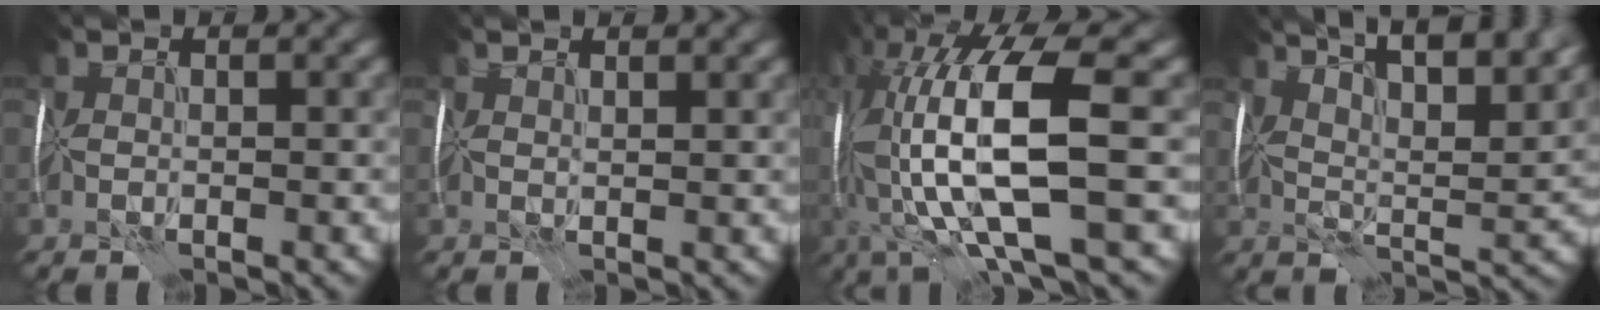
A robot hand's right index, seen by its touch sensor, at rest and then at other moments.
{"total": 2.0, "force": [1.9, 0.3, 0.7], "torque": [-0.011, 0.012, 0.012]}
{"total": 14.1, "force": [0.6, 4.5, 13.3], "torque": [-0.299, 0.001, 0.028]}
{"total": 14.2, "force": [9.9, 4.3, 9.2], "torque": [-0.134, 0.036, 0.126]}